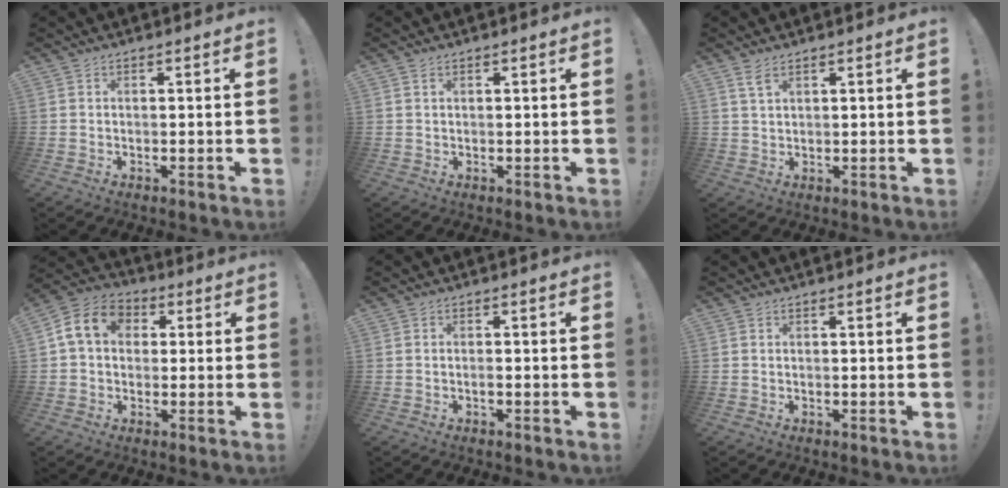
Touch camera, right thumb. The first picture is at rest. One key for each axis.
{"total": 0.9, "fx": 0.6, "fy": 0.3, "fz": 0.5, "tx": -0.014, "ty": 0.000, "tz": 0.013}
{"total": 3.6, "fx": 2.2, "fy": 1.4, "fz": 2.4, "tx": -0.038, "ty": -0.010, "tz": 0.040}
{"total": 11.7, "fx": 2.8, "fy": 9.0, "fz": 6.9, "tx": -0.115, "ty": 0.010, "tz": 0.058}
{"total": 0.9, "fx": -0.7, "fy": 0.2, "fz": 0.6, "tx": -0.009, "ty": 0.001, "tz": -0.013}
{"total": 0.0}